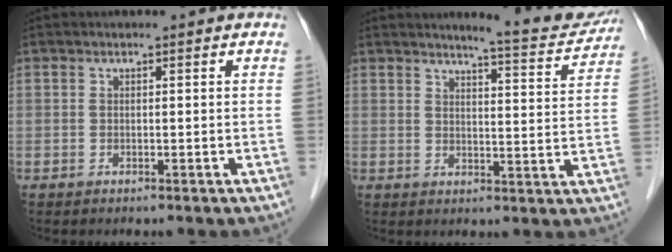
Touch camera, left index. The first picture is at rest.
{"total": 9.1, "force": [8.7, 0.6, 2.7], "torque": [-0.036, -0.021, 0.101]}